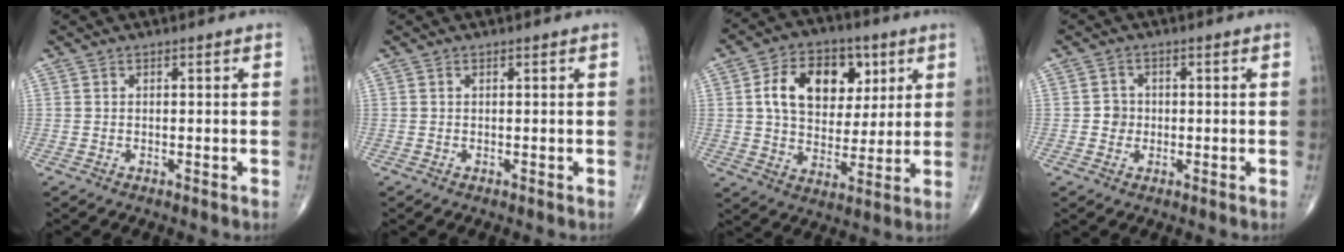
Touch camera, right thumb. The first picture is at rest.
{"total": 0.0}
{"total": 16.0, "force": [4.8, 11.1, 10.5], "torque": [-0.136, -0.003, 0.080]}
{"total": 2.5, "force": [-0.3, 2.4, 0.7], "torque": [0.004, 0.007, -0.008]}